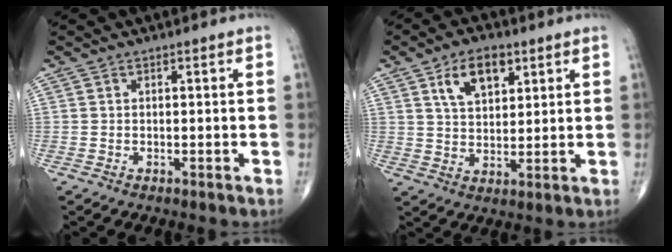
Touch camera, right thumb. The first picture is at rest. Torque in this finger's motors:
{"motor_torque": [0.43, 1.33, 0.81, 0.59, 0.09]}